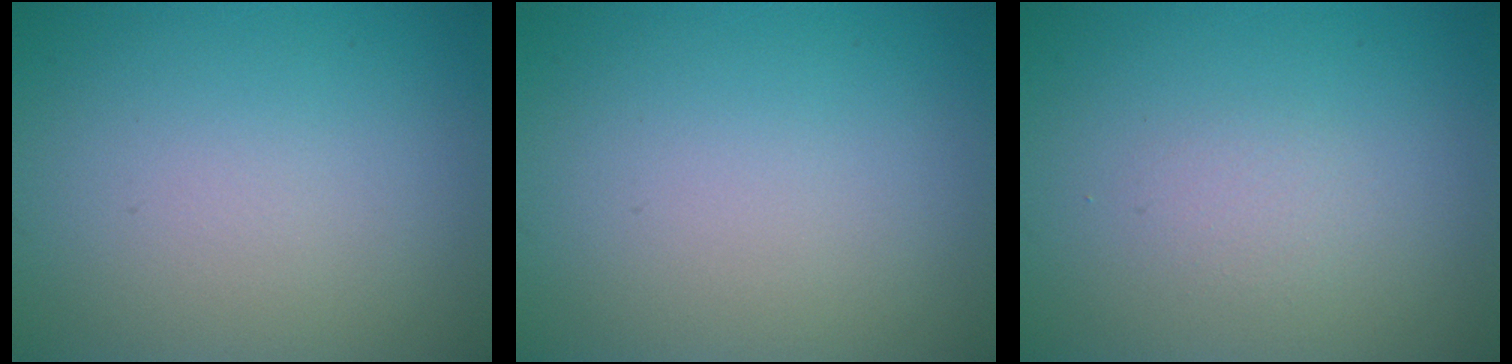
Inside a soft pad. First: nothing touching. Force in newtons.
{"total": 0.0}
{"total": 1.0, "press": 1.0, "slide": 0.0}